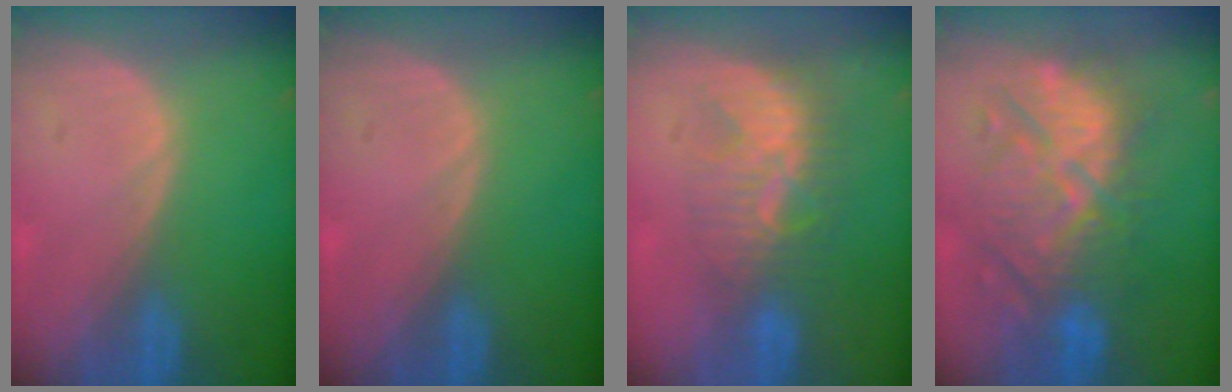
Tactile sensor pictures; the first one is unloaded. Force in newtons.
{"total": 0.0}
{"total": 8.1, "press": 7.4, "slide": 3.4}
{"total": 11.0, "press": 10.9, "slide": 1.8}